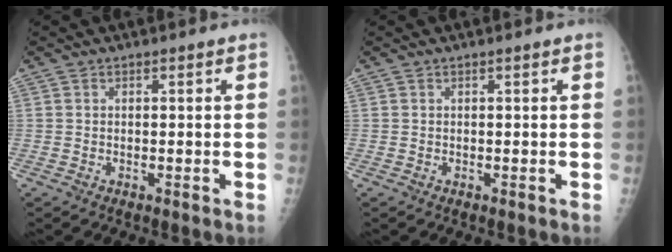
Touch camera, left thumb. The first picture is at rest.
{"total": 0.0}